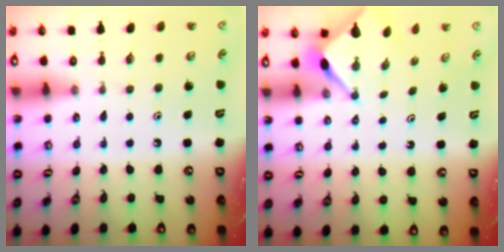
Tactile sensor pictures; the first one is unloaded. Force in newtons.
{"total": 2.9, "press": 2.9, "slide": 0.3}